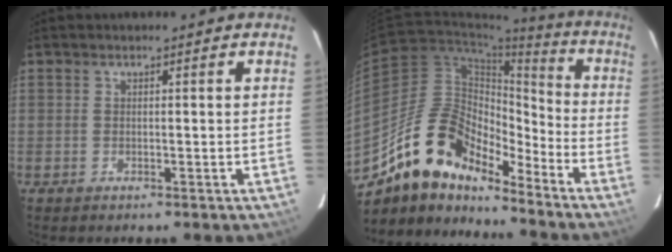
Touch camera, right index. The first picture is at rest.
{"total": 16.8, "force": [-13.4, 6.8, 7.6], "torque": [-0.135, 0.016, -0.248]}